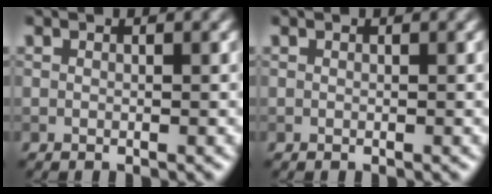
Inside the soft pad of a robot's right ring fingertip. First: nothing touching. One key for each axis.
{"total": 0.0}